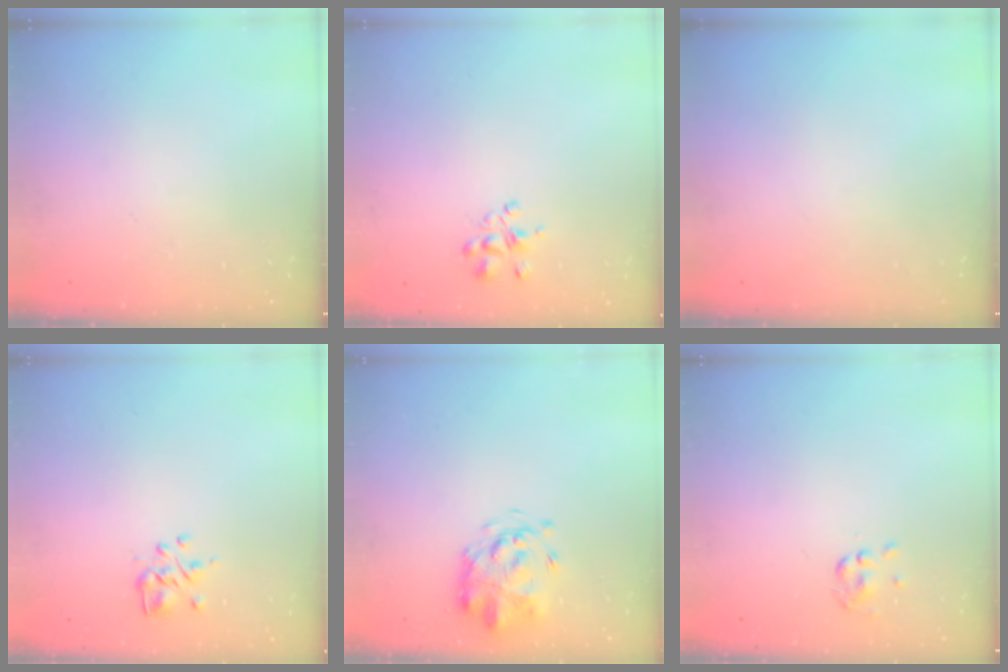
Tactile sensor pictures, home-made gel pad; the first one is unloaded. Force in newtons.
{"total": 3.7, "press": 3.4, "slide": 1.4}
{"total": 0.0}
{"total": 2.9, "press": 2.7, "slide": 1.1}
{"total": 3.4, "press": 3.2, "slide": 1.2}
{"total": 2.0, "press": 1.9, "slide": 0.5}